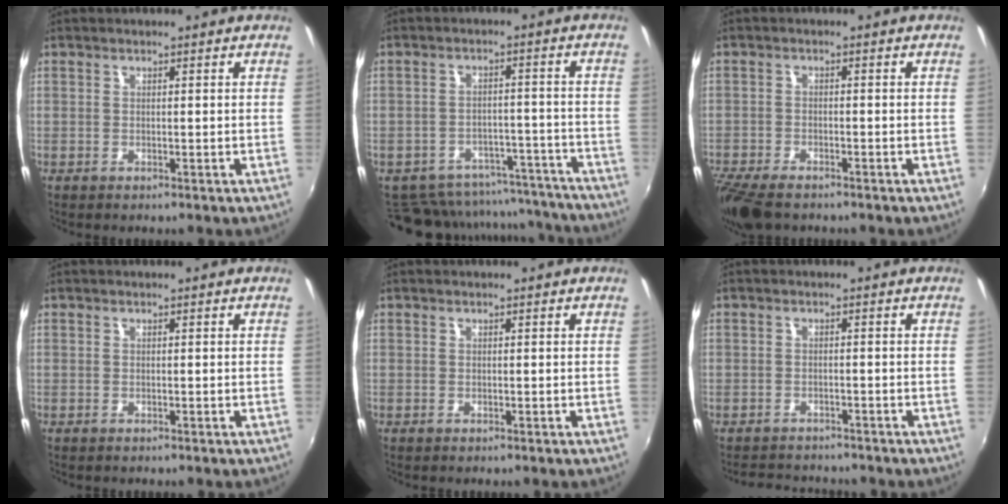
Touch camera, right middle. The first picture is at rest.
{"total": 17.0, "force": [-15.0, 6.8, 4.2], "torque": [-0.091, 0.042, -0.178]}
{"total": 9.0, "force": [-7.2, 3.1, 4.4], "torque": [-0.118, -0.041, -0.136]}
{"total": 0.0}
{"total": 0.0}
{"total": 4.9, "force": [-4.4, 1.9, 0.7], "torque": [-0.028, 0.012, -0.069]}